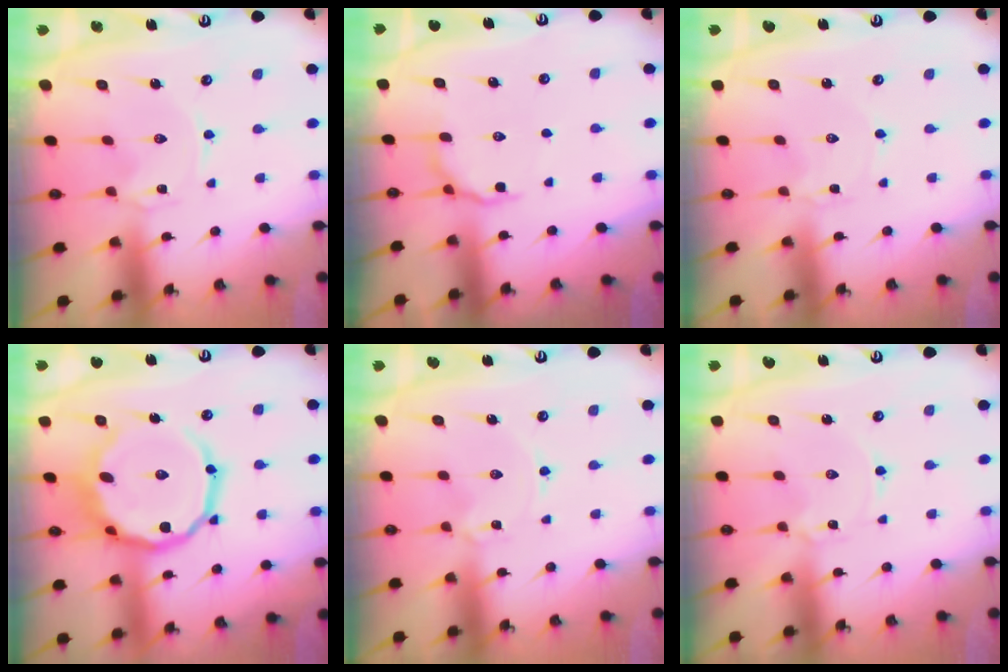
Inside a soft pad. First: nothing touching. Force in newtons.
{"total": 6.0, "press": 5.8, "slide": 1.8}
{"total": 1.8, "press": 1.7, "slide": 0.3}
{"total": 17.1, "press": 16.9, "slide": 2.4}
{"total": 1.2, "press": 1.1, "slide": 0.1}
{"total": 1.7, "press": 1.7, "slide": 0.3}